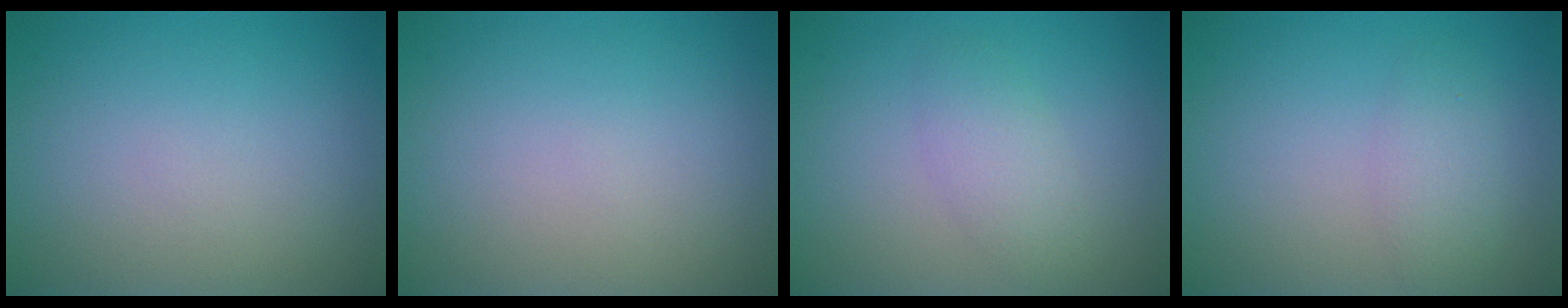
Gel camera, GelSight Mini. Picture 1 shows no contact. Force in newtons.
{"total": 0.0}
{"total": 2.5, "press": 2.5, "slide": 0.0}
{"total": 2.2, "press": 2.2, "slide": 0.1}